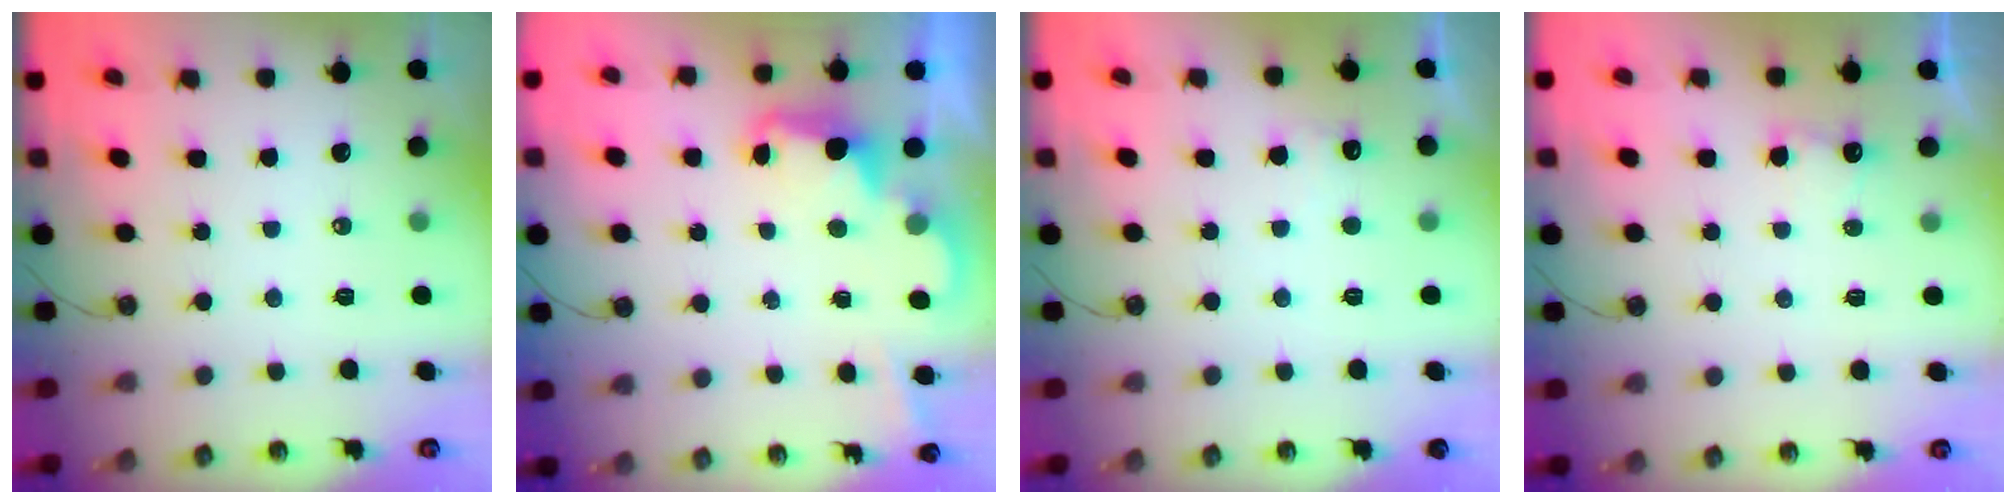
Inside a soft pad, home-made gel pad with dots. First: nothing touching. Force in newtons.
{"total": 2.5, "press": 2.4, "slide": 0.6}
{"total": 4.8, "press": 4.6, "slide": 1.2}
{"total": 4.4, "press": 4.3, "slide": 1.1}